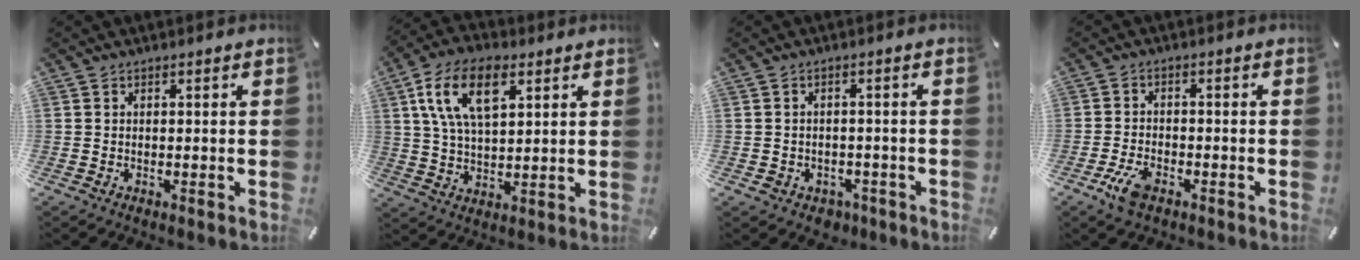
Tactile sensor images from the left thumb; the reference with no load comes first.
{"total": 13.8, "force": [6.0, 7.3, 10.0], "torque": [-0.209, -0.003, 0.104]}
{"total": 3.1, "force": [-1.2, 2.8, 0.9], "torque": [-0.009, 0.001, -0.024]}
{"total": 5.2, "force": [-3.0, 2.6, 3.4], "torque": [-0.087, 0.006, -0.061]}